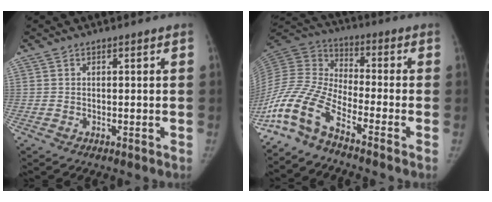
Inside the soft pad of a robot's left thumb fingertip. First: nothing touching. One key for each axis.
{"total": 13.1, "fx": -9.3, "fy": 3.5, "fz": 8.5, "tx": -0.194, "ty": 0.057, "tz": -0.197}